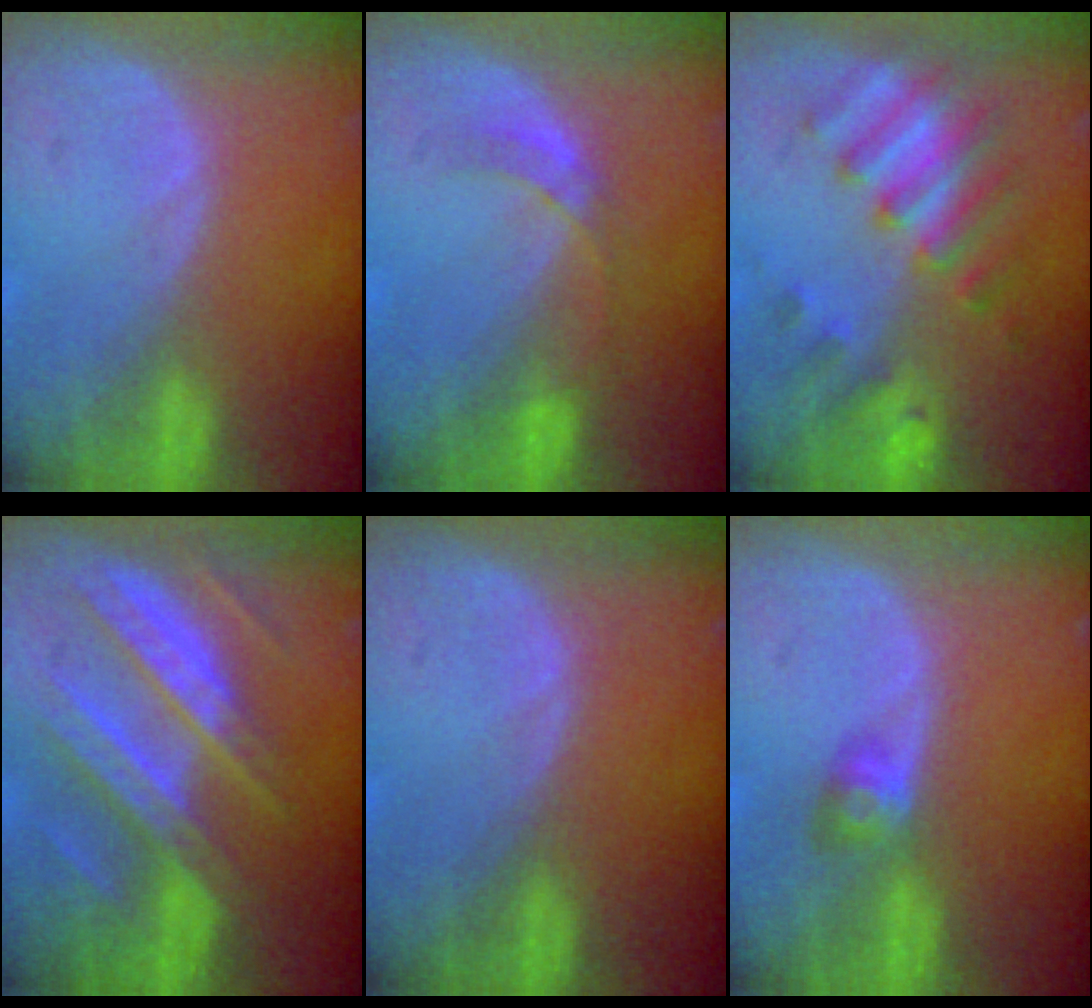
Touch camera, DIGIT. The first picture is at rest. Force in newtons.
{"total": 3.3, "press": 3.0, "slide": 1.2}
{"total": 7.4, "press": 7.3, "slide": 1.1}
{"total": 9.7, "press": 9.7, "slide": 0.9}
{"total": 0.0}
{"total": 2.9, "press": 2.6, "slide": 1.4}